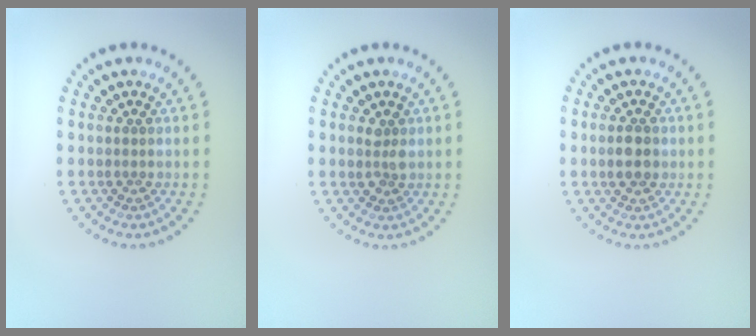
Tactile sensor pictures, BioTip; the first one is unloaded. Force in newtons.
{"total": 1.3, "press": 1.2, "slide": 0.4}
{"total": 2.7, "press": 2.7, "slide": 0.0}